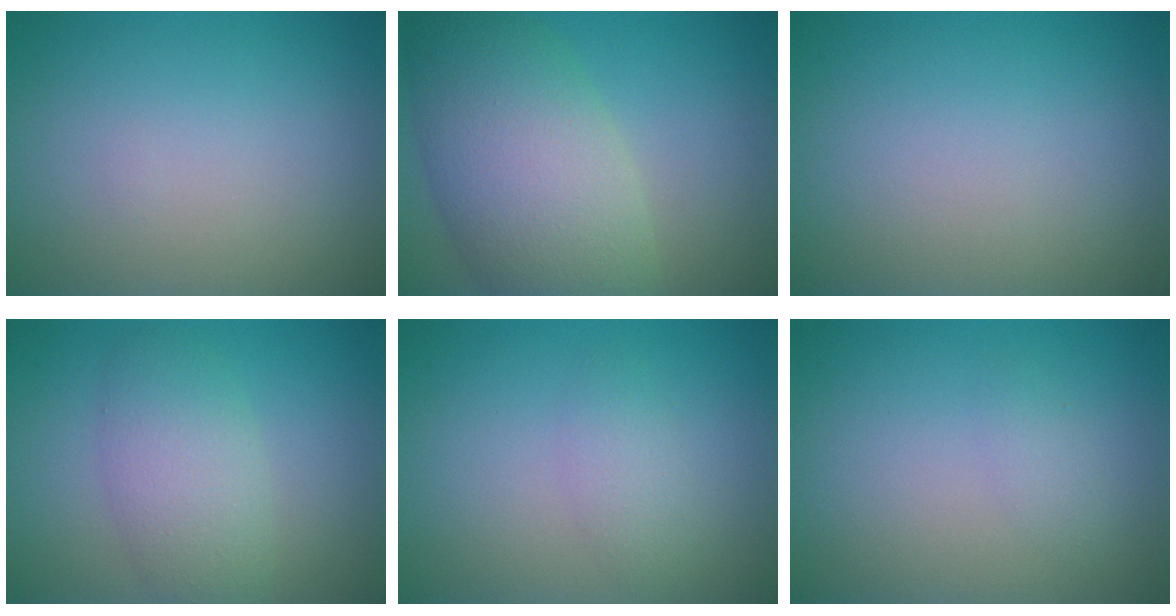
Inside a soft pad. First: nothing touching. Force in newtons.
{"total": 9.3, "press": 9.3, "slide": 0.1}
{"total": 0.0}
{"total": 4.3, "press": 4.3, "slide": 0.4}
{"total": 1.7, "press": 1.7, "slide": 0.1}
{"total": 1.0, "press": 1.0, "slide": 0.1}